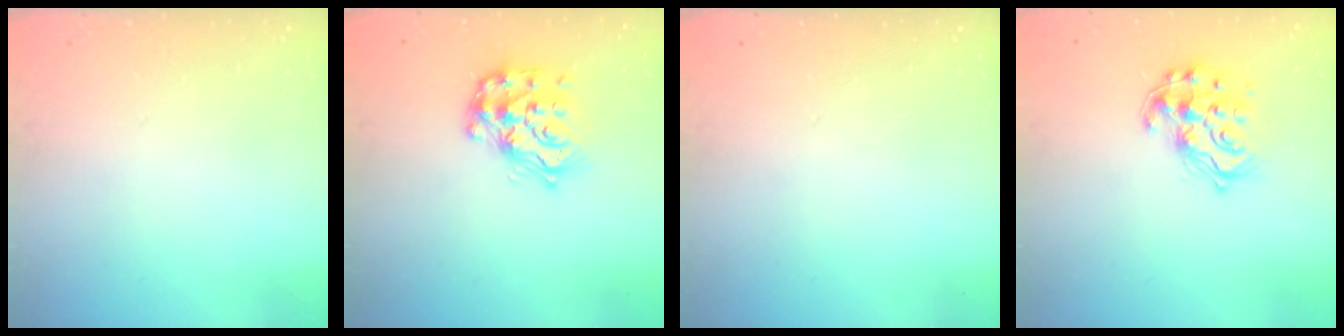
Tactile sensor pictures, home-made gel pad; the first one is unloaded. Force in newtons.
{"total": 14.9, "press": 14.9, "slide": 0.8}
{"total": 0.0}
{"total": 14.6, "press": 14.5, "slide": 1.1}